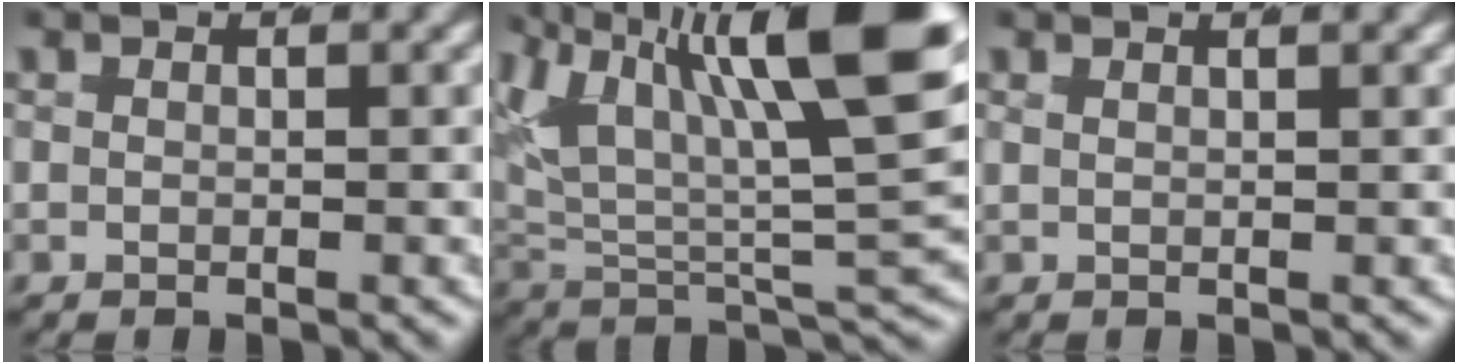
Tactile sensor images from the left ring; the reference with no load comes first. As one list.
[{"total": 13.6, "force": [3.6, 6.6, 11.3], "torque": [-0.184, -0.004, 0.053]}, {"total": 1.1, "force": [0.9, 0.2, 0.6], "torque": [-0.003, 0.009, 0.012]}]